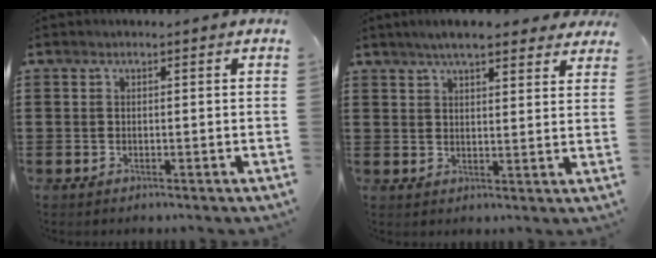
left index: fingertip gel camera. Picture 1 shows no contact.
{"total": 5.8, "force": [5.0, 1.0, 2.8], "torque": [-0.067, -0.004, 0.091]}